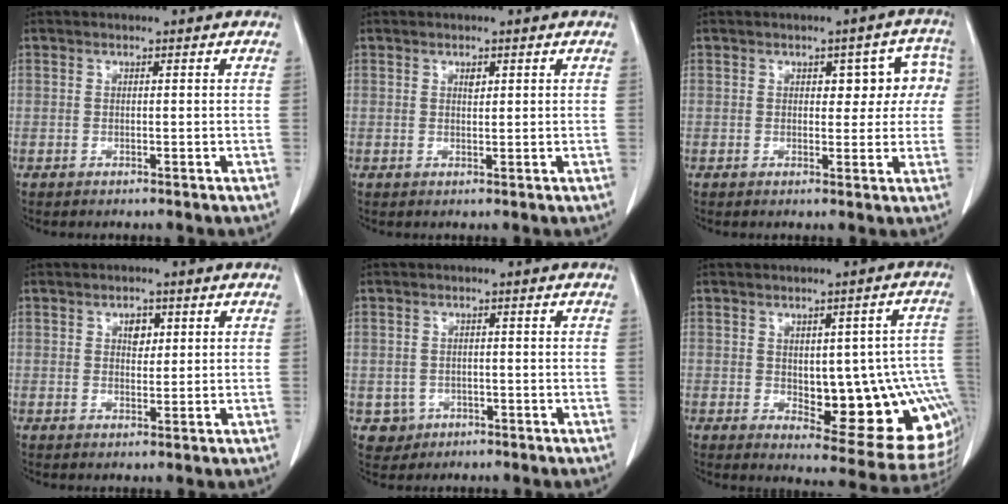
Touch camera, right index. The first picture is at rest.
{"total": 1.0, "force": [0.5, 0.5, 0.7], "torque": [-0.012, -0.003, 0.009]}
{"total": 5.9, "force": [1.1, 3.3, 4.7], "torque": [-0.036, 0.031, 0.014]}
{"total": 2.4, "force": [0.9, 1.5, 1.6], "torque": [-0.022, 0.001, 0.014]}
{"total": 3.3, "force": [-1.1, 3.1, 0.1], "torque": [0.004, 0.010, -0.013]}
{"total": 18.0, "force": [-2.3, 6.4, 16.6], "torque": [-0.139, 0.026, 0.000]}